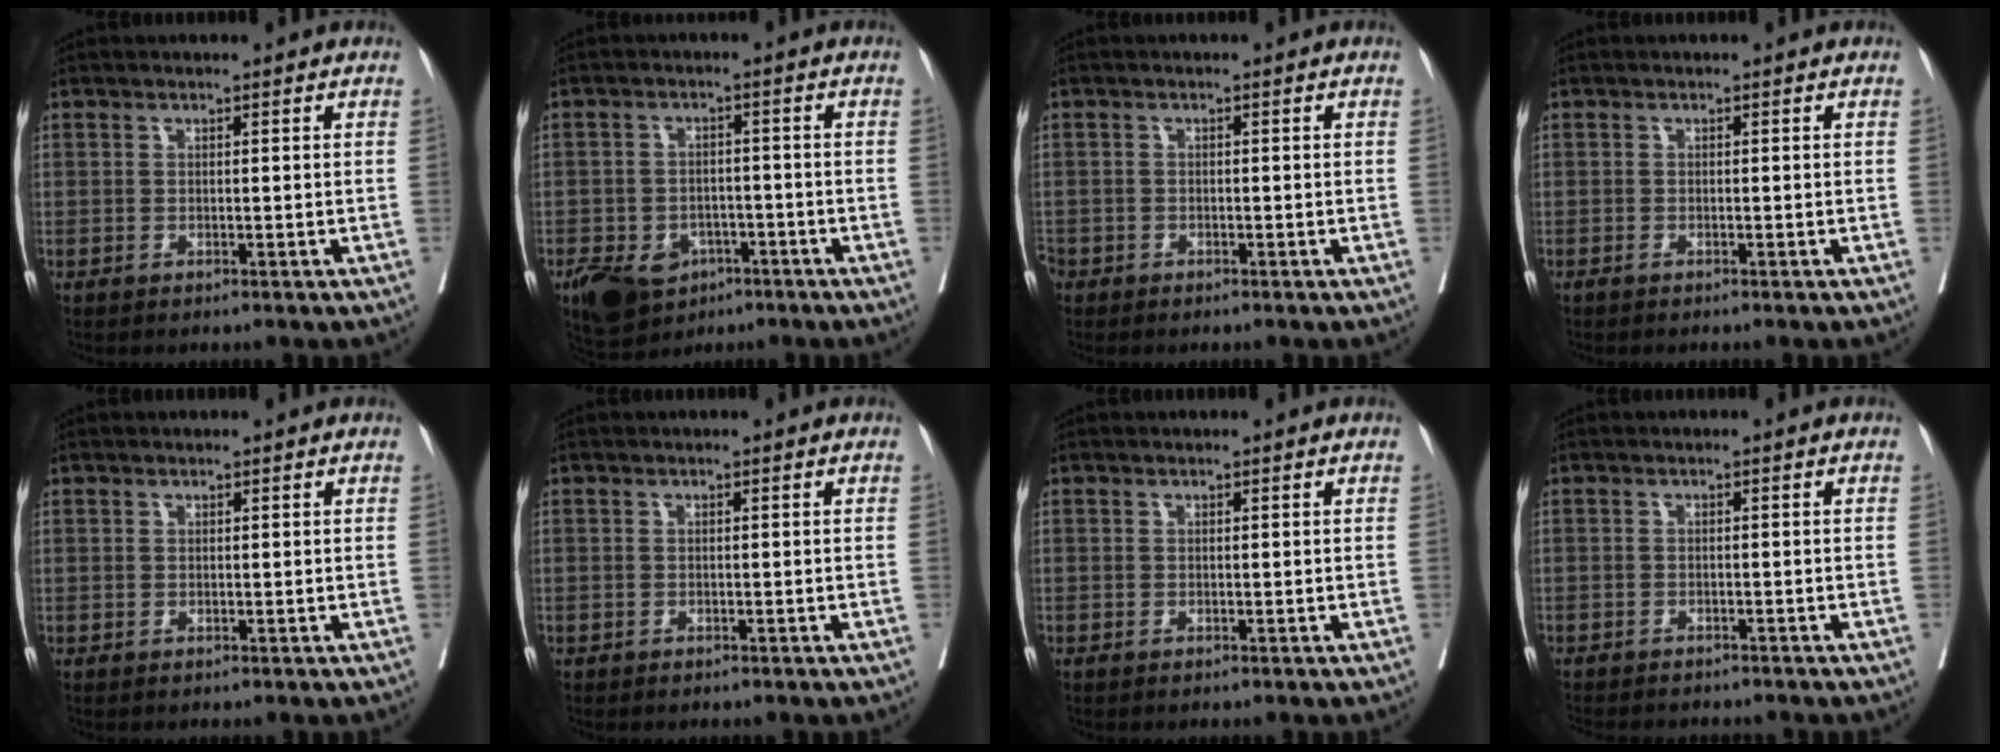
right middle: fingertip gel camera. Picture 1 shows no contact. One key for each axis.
{"total": 10.8, "fx": -5.9, "fy": 7.6, "fz": 4.9, "tx": -0.099, "ty": 0.007, "tz": -0.085}
{"total": 2.8, "fx": -1.8, "fy": 2.0, "fz": 0.8, "tx": -0.025, "ty": -0.002, "tz": -0.038}
{"total": 0.8, "fx": -0.7, "fy": 0.0, "fz": 0.4, "tx": -0.007, "ty": -0.001, "tz": -0.011}
{"total": 0.6, "fx": 0.3, "fy": 0.5, "fz": 0.0, "tx": 0.007, "ty": 0.003, "tz": 0.003}
{"total": 0.0}
{"total": 0.0}
{"total": 8.5, "fx": -7.6, "fy": 2.2, "fz": 3.1, "tx": -0.047, "ty": -0.005, "tz": -0.101}